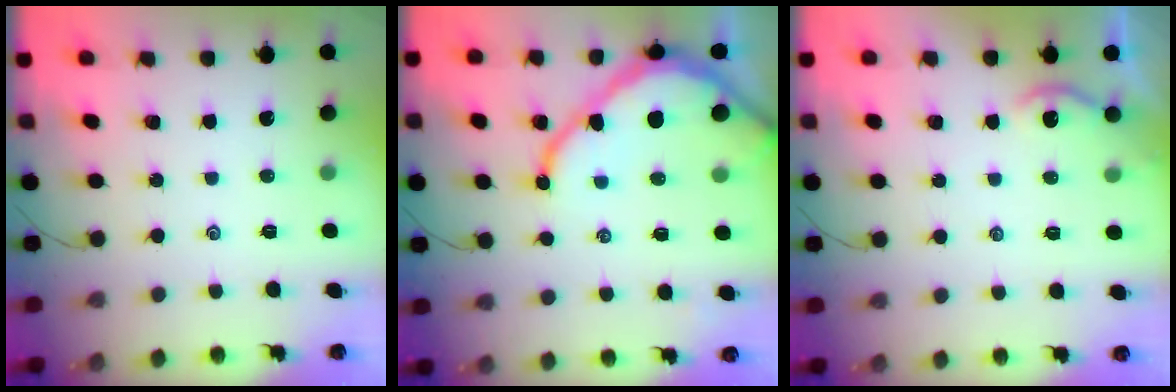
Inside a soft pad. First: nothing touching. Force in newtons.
{"total": 13.2, "press": 13.1, "slide": 1.3}
{"total": 3.4, "press": 3.4, "slide": 0.3}